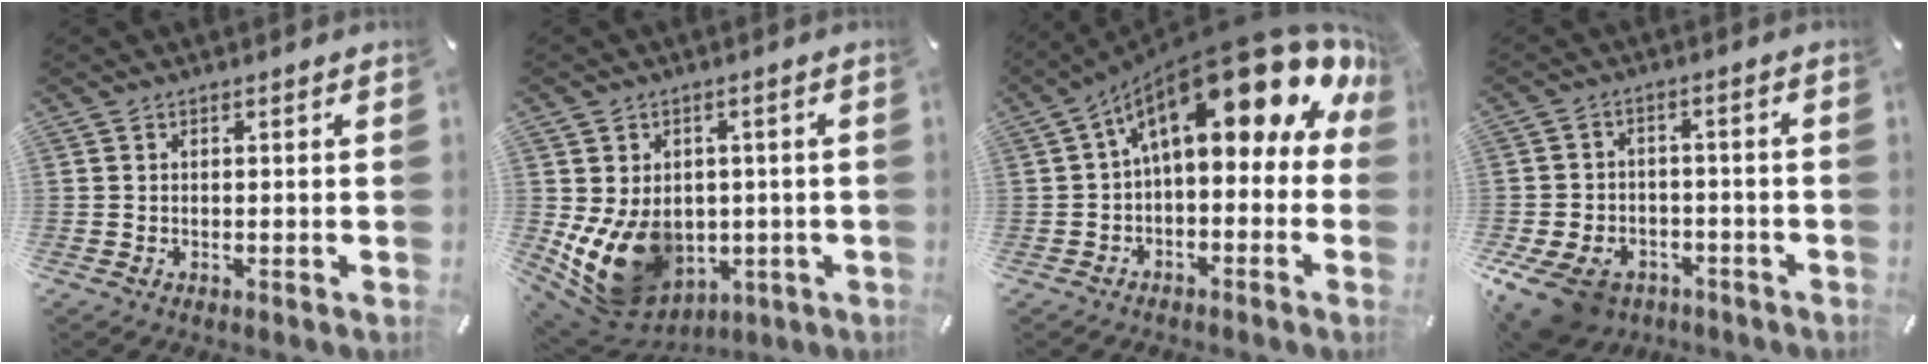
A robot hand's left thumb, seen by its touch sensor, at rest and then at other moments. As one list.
[{"total": 13.3, "force": [-1.9, 10.7, 7.8], "torque": [-0.153, -0.018, -0.026]}, {"total": 20.0, "force": [9.6, 8.0, 15.6], "torque": [-0.224, -0.076, 0.165]}, {"total": 11.1, "force": [-6.7, 7.2, 5.1], "torque": [-0.115, 0.043, -0.125]}]